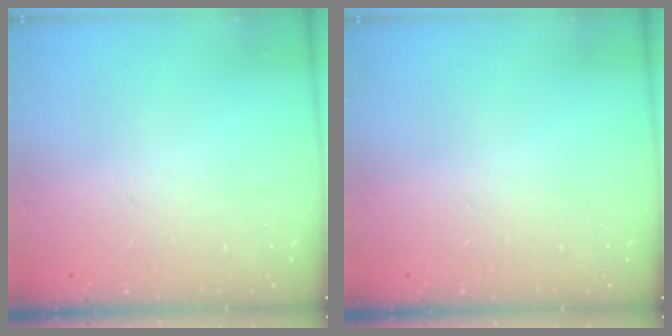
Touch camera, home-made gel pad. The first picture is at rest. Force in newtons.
{"total": 0.0}